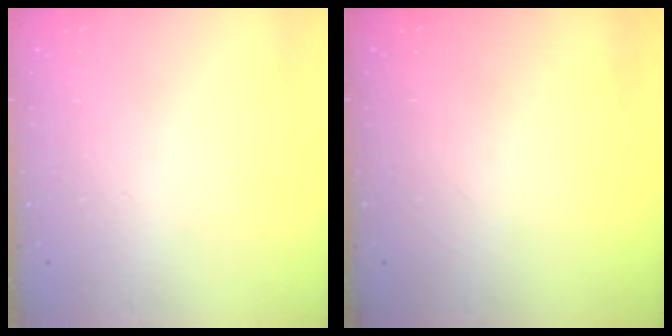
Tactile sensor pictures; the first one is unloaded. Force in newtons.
{"total": 0.0}